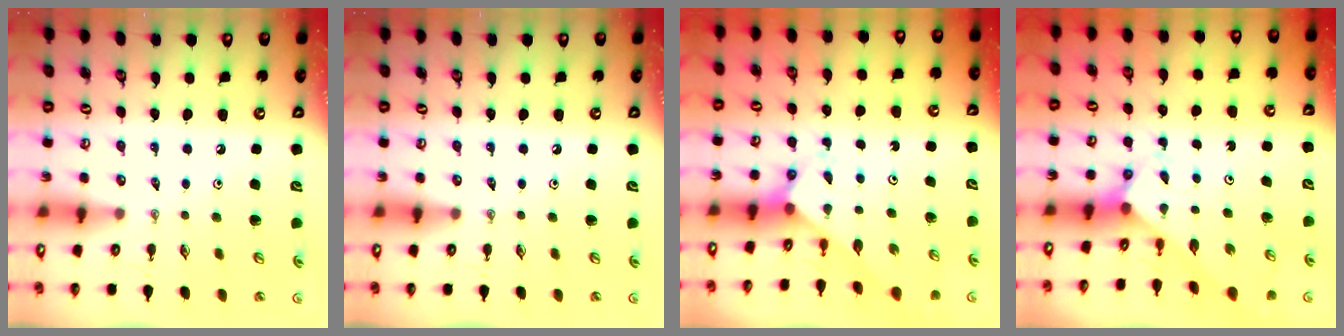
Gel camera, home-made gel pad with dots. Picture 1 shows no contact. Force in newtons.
{"total": 0.0}
{"total": 2.8, "press": 2.8, "slide": 0.1}
{"total": 2.6, "press": 2.6, "slide": 0.2}